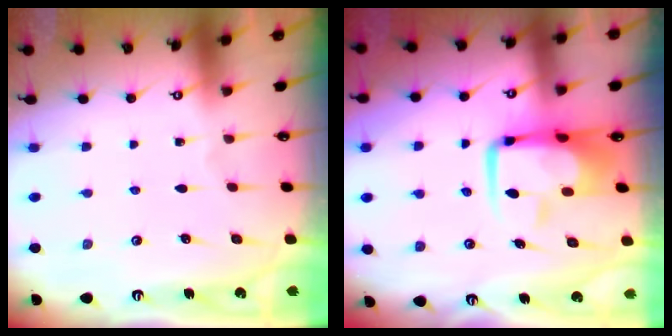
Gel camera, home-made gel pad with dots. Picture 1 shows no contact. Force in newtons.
{"total": 9.8, "press": 9.6, "slide": 2.1}